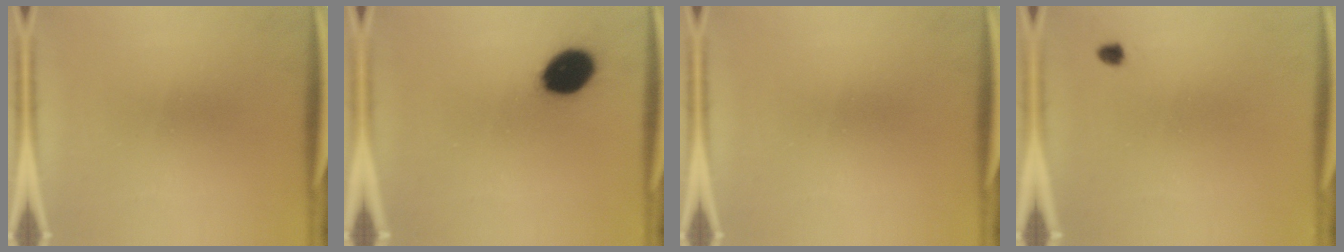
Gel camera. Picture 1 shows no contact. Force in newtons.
{"total": 10.9}
{"total": 0.0}
{"total": 1.0}